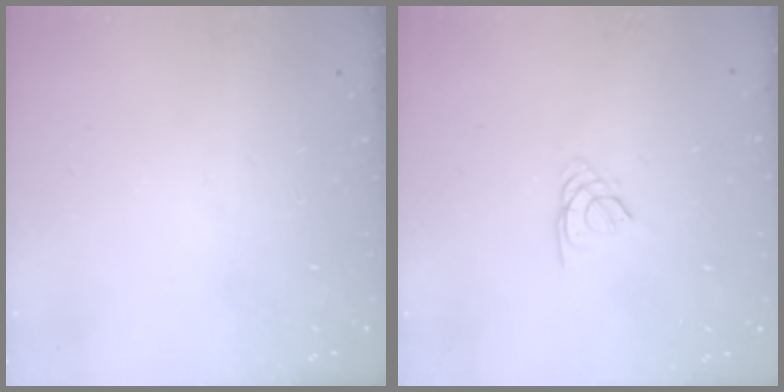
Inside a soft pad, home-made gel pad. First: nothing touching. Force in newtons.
{"total": 2.3, "press": 2.3, "slide": 0.5}